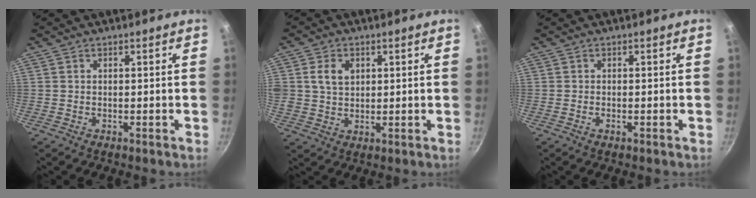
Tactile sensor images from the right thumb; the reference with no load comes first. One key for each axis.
{"total": 5.7, "fx": 1.7, "fy": 4.2, "fz": 3.4, "tx": -0.050, "ty": -0.003, "tz": 0.030}
{"total": 0.7, "fx": -0.3, "fy": 0.3, "fz": 0.5, "tx": -0.013, "ty": 0.002, "tz": -0.005}